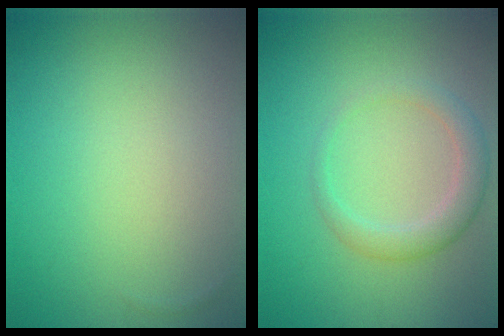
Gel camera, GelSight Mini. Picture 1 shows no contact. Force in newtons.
{"total": 2.6, "press": 2.6, "slide": 0.4}